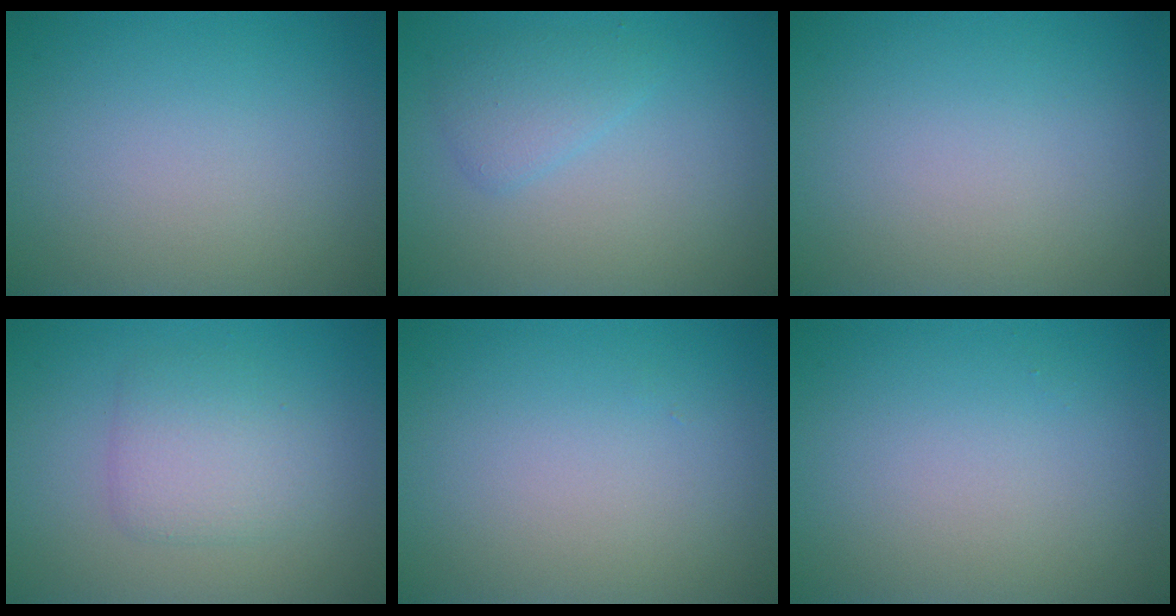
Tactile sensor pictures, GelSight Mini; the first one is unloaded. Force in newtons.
{"total": 1.9, "press": 1.9, "slide": 0.1}
{"total": 0.0}
{"total": 2.8, "press": 2.8, "slide": 0.1}
{"total": 0.0}
{"total": 0.0}